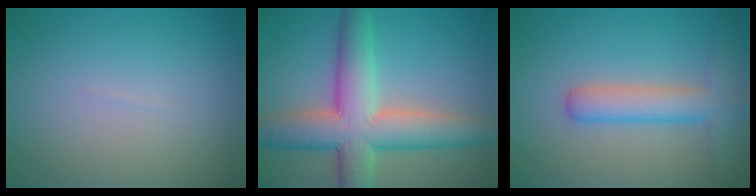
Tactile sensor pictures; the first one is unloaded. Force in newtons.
{"total": 8.9, "press": 8.9, "slide": 0.2}
{"total": 4.2, "press": 4.2, "slide": 0.1}